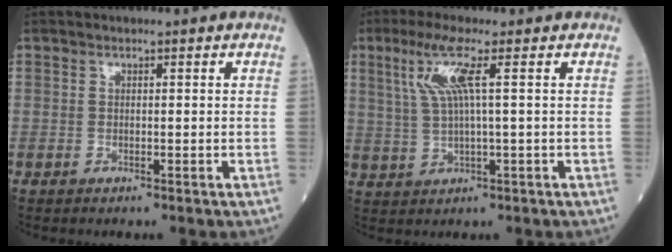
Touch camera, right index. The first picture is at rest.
{"total": 6.0, "force": [2.2, -0.3, 5.6], "torque": [-0.121, 0.010, 0.049]}